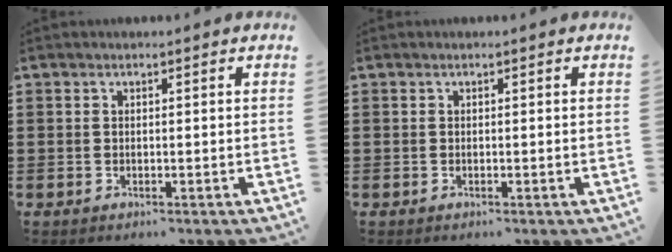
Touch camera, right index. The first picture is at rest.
{"total": 0.0}